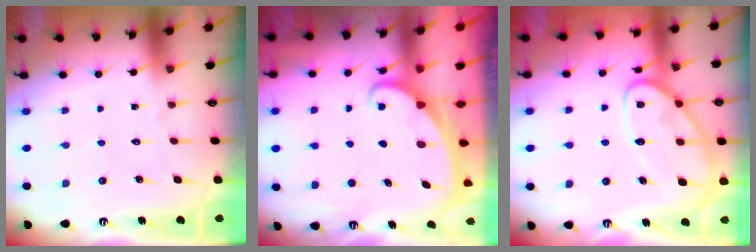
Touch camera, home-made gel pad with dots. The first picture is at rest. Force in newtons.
{"total": 2.0, "press": 2.0, "slide": 0.2}
{"total": 14.5, "press": 14.4, "slide": 1.0}